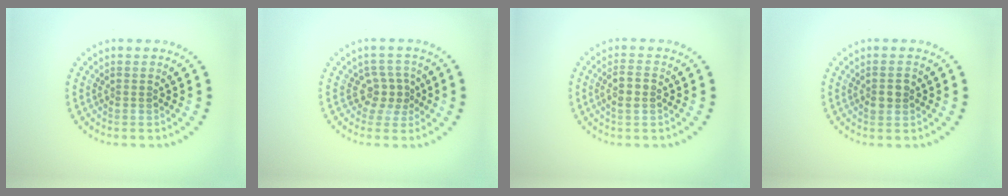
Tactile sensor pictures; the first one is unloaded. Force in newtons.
{"total": 2.3, "press": 1.8, "slide": 1.3}
{"total": 2.1, "press": 2.0, "slide": 0.6}
{"total": 1.4, "press": 1.4, "slide": 0.2}